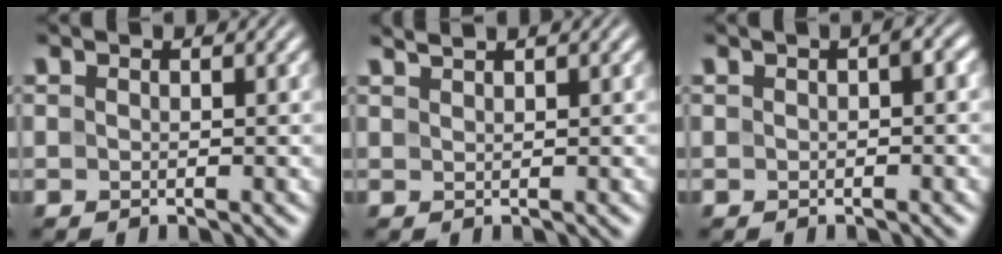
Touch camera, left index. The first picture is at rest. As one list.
[{"total": 1.2, "force": [1.0, 0.3, 0.6], "torque": [-0.007, 0.002, 0.013]}, {"total": 1.1, "force": [-0.1, 0.2, 1.1], "torque": [-0.017, 0.004, 0.000]}]